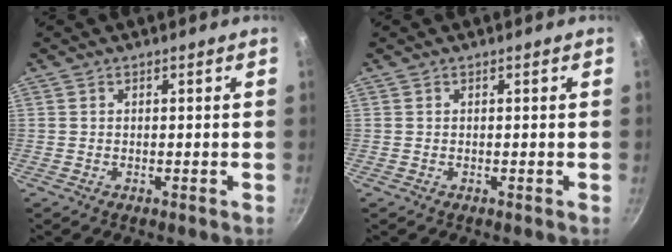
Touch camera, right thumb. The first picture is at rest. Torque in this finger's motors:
{"motor_torque": [0.00, 0.00, 0.00, 0.00, 0.00]}